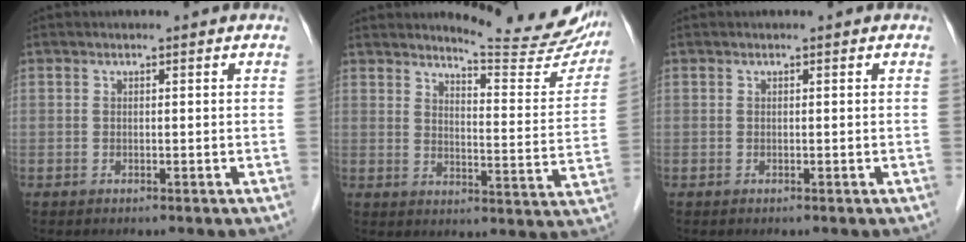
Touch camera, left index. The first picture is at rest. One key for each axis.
{"total": 15.8, "fx": 15.0, "fy": 1.6, "fz": 4.6, "tx": -0.053, "ty": -0.082, "tz": 0.168}
{"total": 0.0}